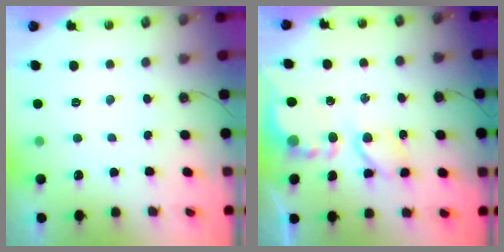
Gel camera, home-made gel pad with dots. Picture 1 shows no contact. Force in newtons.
{"total": 5.5, "press": 5.5, "slide": 0.6}